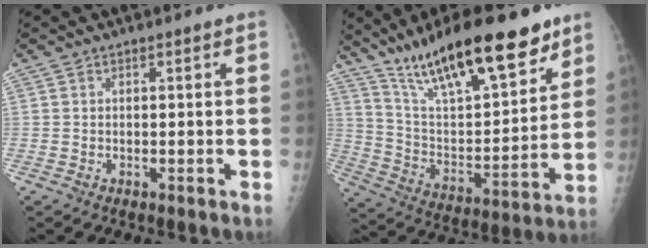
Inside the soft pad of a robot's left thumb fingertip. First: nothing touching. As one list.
[{"total": 24.9, "force": [17.0, 7.6, 16.5], "torque": [-0.239, -0.056, 0.293]}]